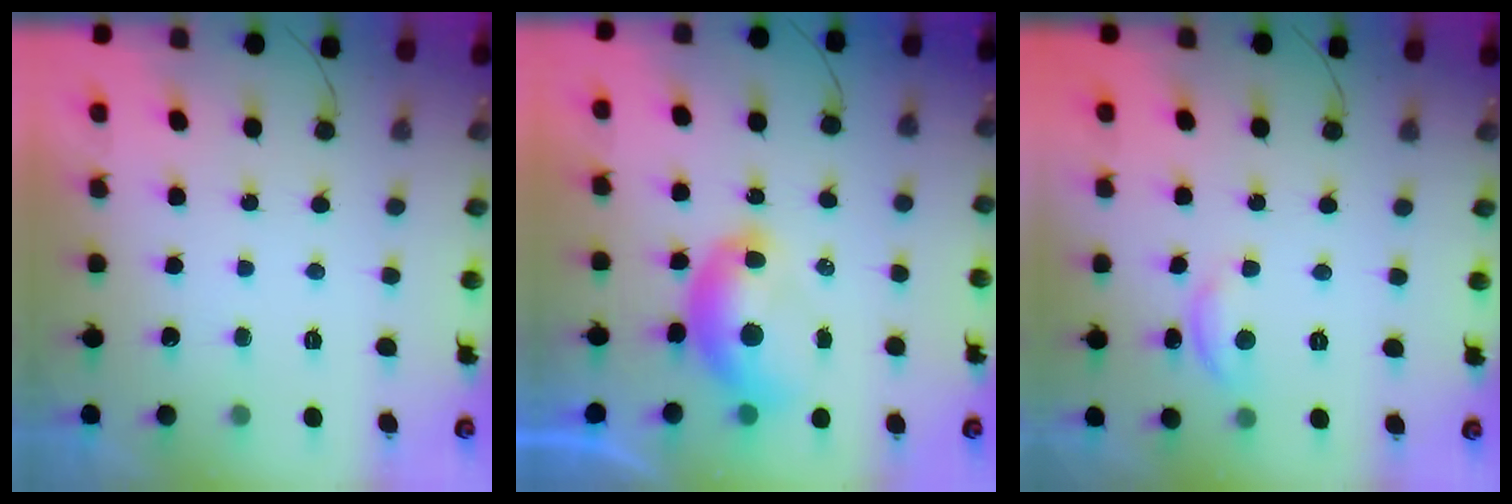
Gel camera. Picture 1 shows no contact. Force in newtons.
{"total": 8.5, "press": 8.4, "slide": 1.0}
{"total": 5.2, "press": 5.2, "slide": 0.5}